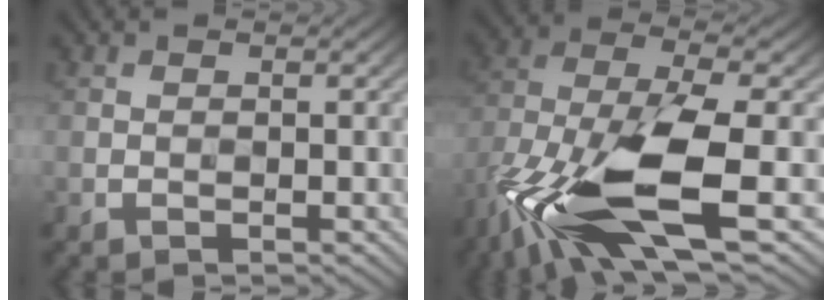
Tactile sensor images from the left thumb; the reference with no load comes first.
{"total": 14.5, "force": [-6.2, 4.9, 12.2], "torque": [-0.267, -0.020, -0.120]}